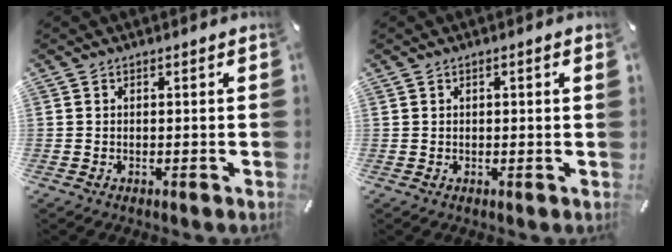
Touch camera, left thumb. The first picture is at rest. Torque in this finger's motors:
{"motor_torque": [0.05, -0.39, 0.11, 0.01, -0.02]}